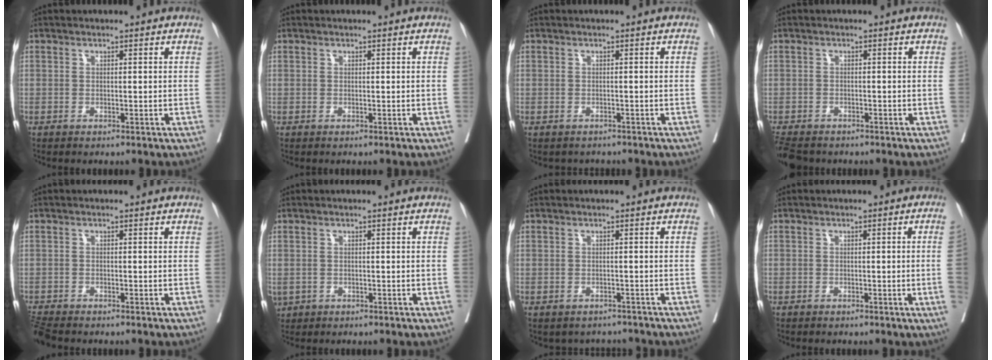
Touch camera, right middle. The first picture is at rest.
{"total": 0.0}
{"total": 1.5, "force": [-1.3, 0.7, 0.2], "torque": [-0.009, -0.001, -0.018]}
{"total": 6.8, "force": [-5.5, 2.8, 2.7], "torque": [-0.056, -0.011, -0.088]}
{"total": 3.8, "force": [-3.6, 0.4, 1.0], "torque": [-0.022, -0.017, -0.069]}
{"total": 2.7, "force": [-1.2, 2.2, 1.0], "torque": [-0.023, -0.002, -0.012]}
{"total": 3.4, "force": [-3.1, 1.5, -0.2], "torque": [0.008, 0.011, -0.039]}
{"total": 3.1, "force": [-0.7, -0.8, 2.9], "torque": [-0.034, -0.001, -0.011]}